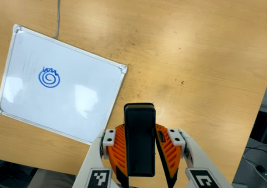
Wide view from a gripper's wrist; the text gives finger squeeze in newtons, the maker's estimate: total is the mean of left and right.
{"total": 6.5, "left": 5.0, "right": 7.9}